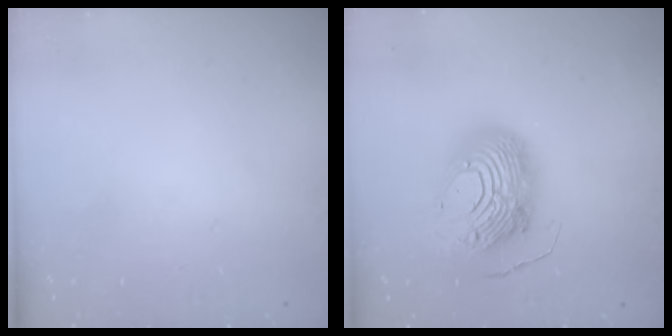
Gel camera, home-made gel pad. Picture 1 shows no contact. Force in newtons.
{"total": 16.1, "press": 16.0, "slide": 1.4}